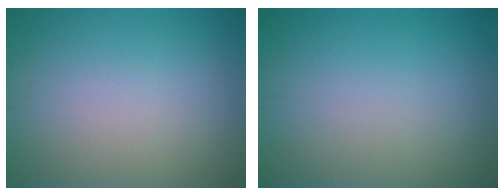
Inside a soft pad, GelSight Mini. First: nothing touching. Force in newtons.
{"total": 0.0}